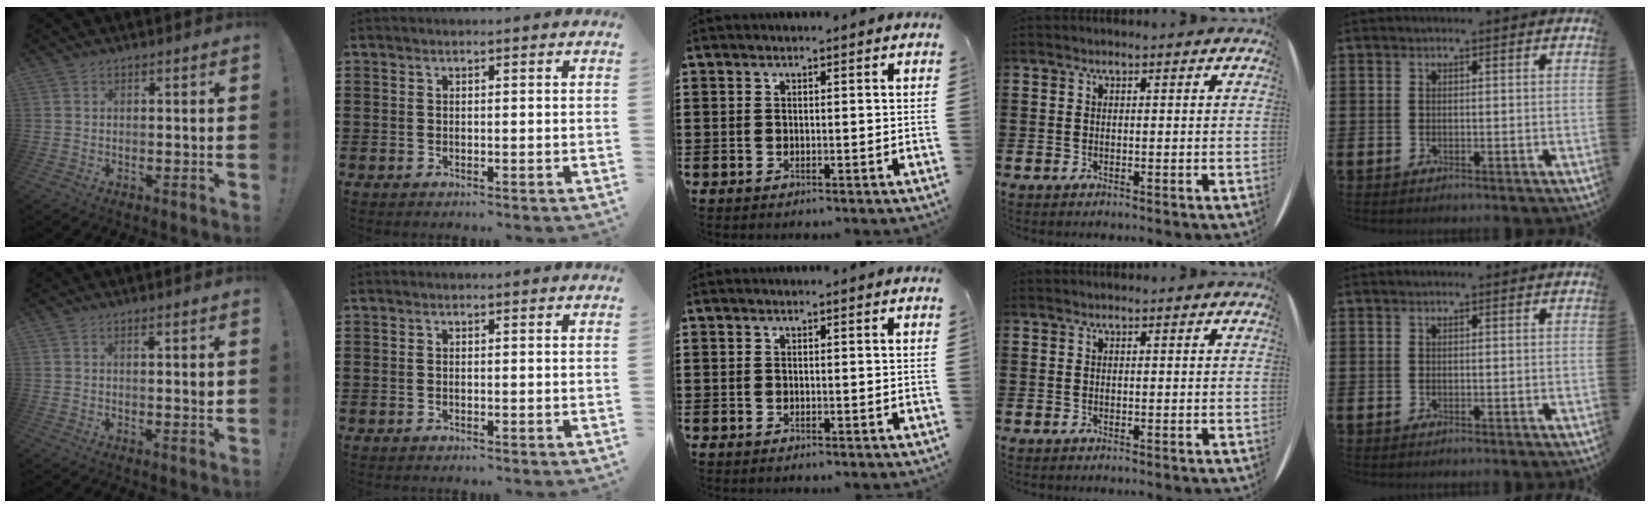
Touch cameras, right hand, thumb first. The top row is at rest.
{"thumb": {"total": 1.5, "force": [0.7, 0.2, 1.4], "torque": [-0.013, -0.004, 0.007]}}